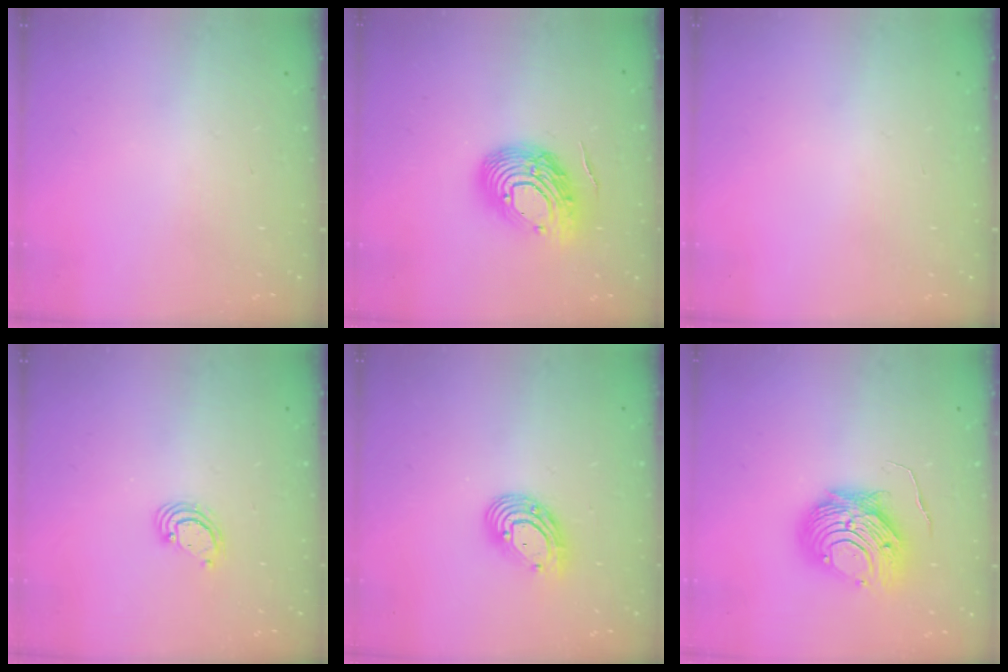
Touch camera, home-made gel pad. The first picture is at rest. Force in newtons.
{"total": 16.5, "press": 16.4, "slide": 1.4}
{"total": 0.0}
{"total": 3.5, "press": 3.5, "slide": 0.3}
{"total": 9.9, "press": 9.8, "slide": 1.2}
{"total": 10.5, "press": 10.5, "slide": 1.0}